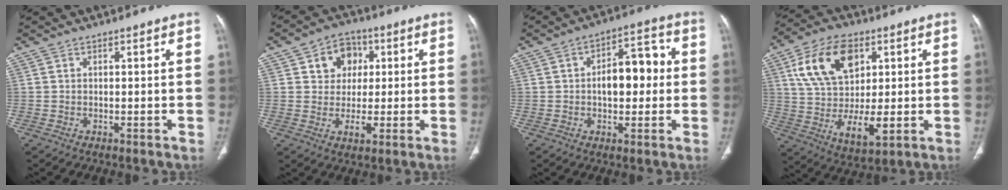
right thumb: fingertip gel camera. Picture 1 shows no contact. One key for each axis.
{"total": 9.0, "fx": 2.6, "fy": 7.4, "fz": 4.5, "tx": -0.024, "ty": -0.003, "tz": 0.038}
{"total": 10.6, "fx": 0.3, "fy": 5.9, "fz": 8.8, "tx": -0.104, "ty": 0.027, "tz": 0.002}
{"total": 18.4, "fx": 4.7, "fy": 11.0, "fz": 14.0, "tx": -0.230, "ty": -0.014, "tz": 0.090}